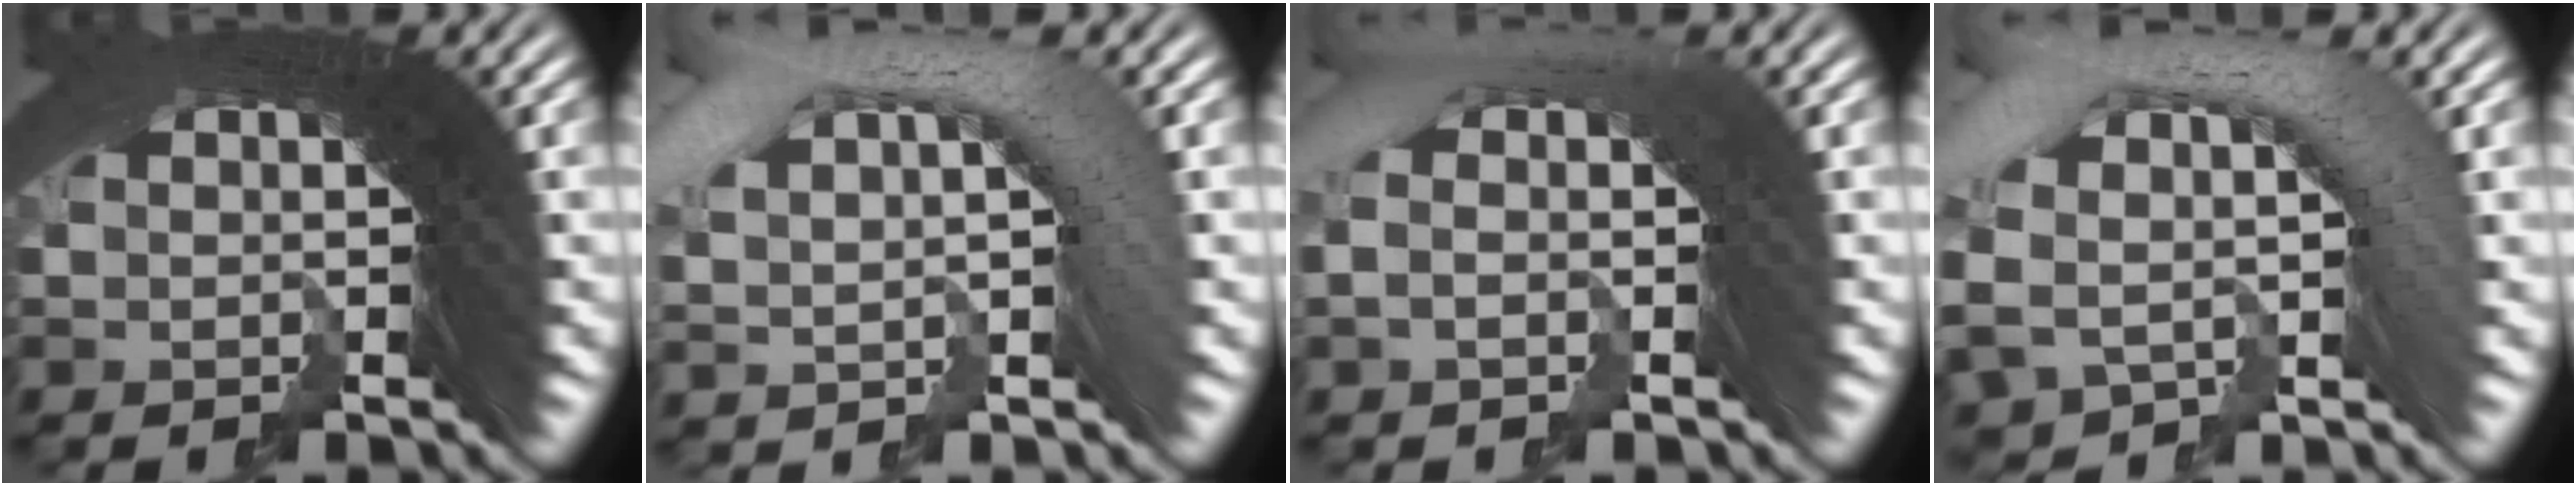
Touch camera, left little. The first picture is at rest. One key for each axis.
{"total": 5.1, "fx": 1.4, "fy": 2.1, "fz": 4.5, "tx": -0.072, "ty": 0.028, "tz": 0.023}
{"total": 1.6, "fx": -0.1, "fy": 0.2, "fz": 1.6, "tx": -0.021, "ty": 0.030, "tz": -0.011}
{"total": 5.1, "fx": 0.7, "fy": 2.6, "fz": 4.3, "tx": -0.080, "ty": 0.015, "tz": 0.015}